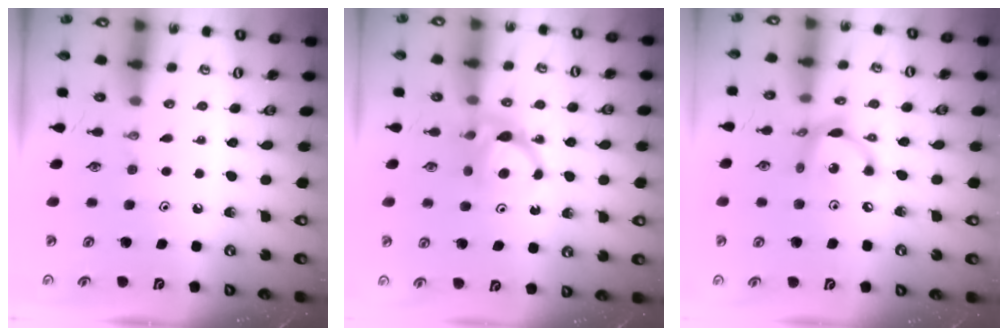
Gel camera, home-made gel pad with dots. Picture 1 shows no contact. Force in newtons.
{"total": 7.5, "press": 7.5, "slide": 0.5}
{"total": 10.6, "press": 10.6, "slide": 0.5}